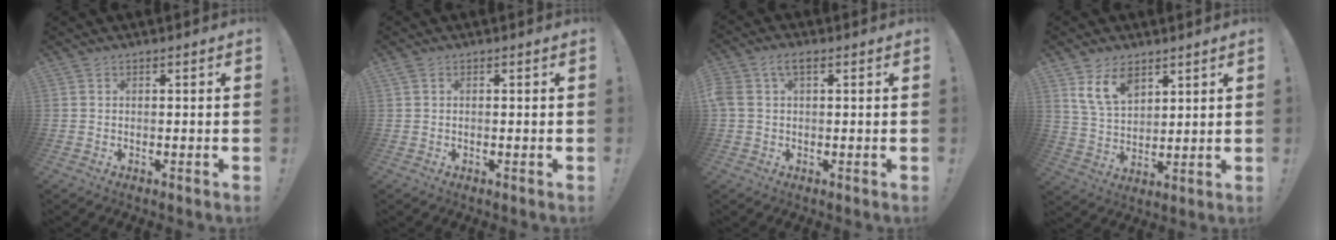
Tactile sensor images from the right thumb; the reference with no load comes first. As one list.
[{"total": 0.6, "force": [0.4, 0.4, 0.2], "torque": [-0.007, 0.003, 0.007]}, {"total": 4.2, "force": [1.3, 2.3, 3.3], "torque": [-0.074, 0.004, 0.025]}, {"total": 10.5, "force": [6.6, 6.2, 5.4], "torque": [-0.105, -0.025, 0.130]}]